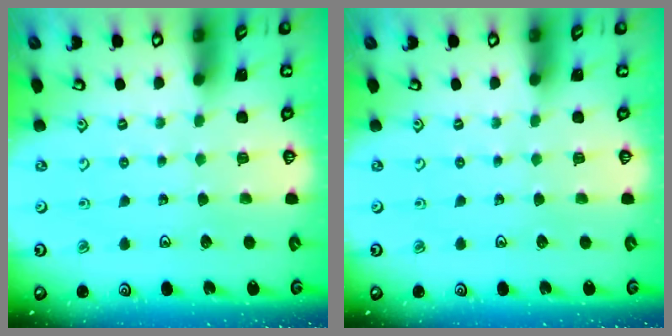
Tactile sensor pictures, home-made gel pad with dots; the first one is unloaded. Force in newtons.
{"total": 0.0}